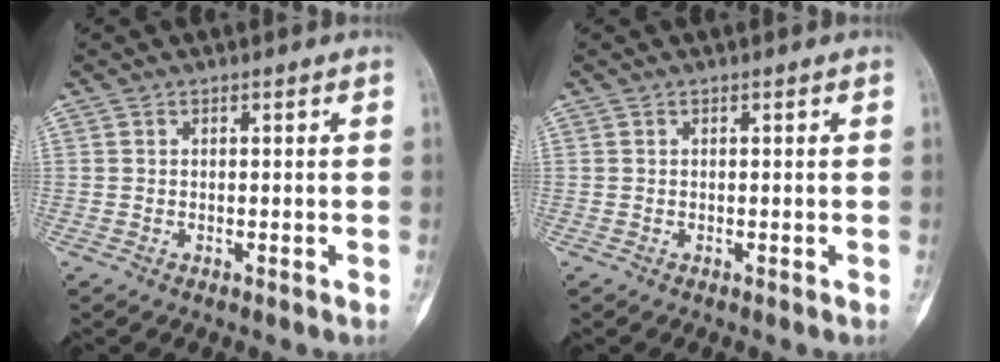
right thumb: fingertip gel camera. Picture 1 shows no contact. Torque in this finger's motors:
{"motor_torque": [0.04, 0.04, 0.10, 0.02, 0.03]}